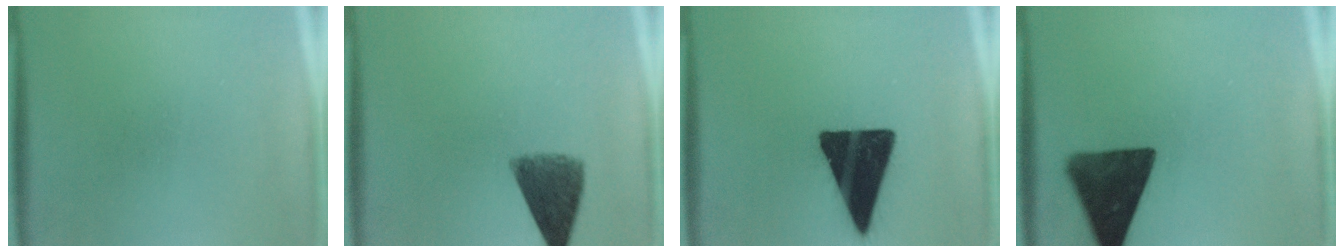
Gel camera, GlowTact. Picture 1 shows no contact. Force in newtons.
{"total": 8.1}
{"total": 18.8}
{"total": 13.7}